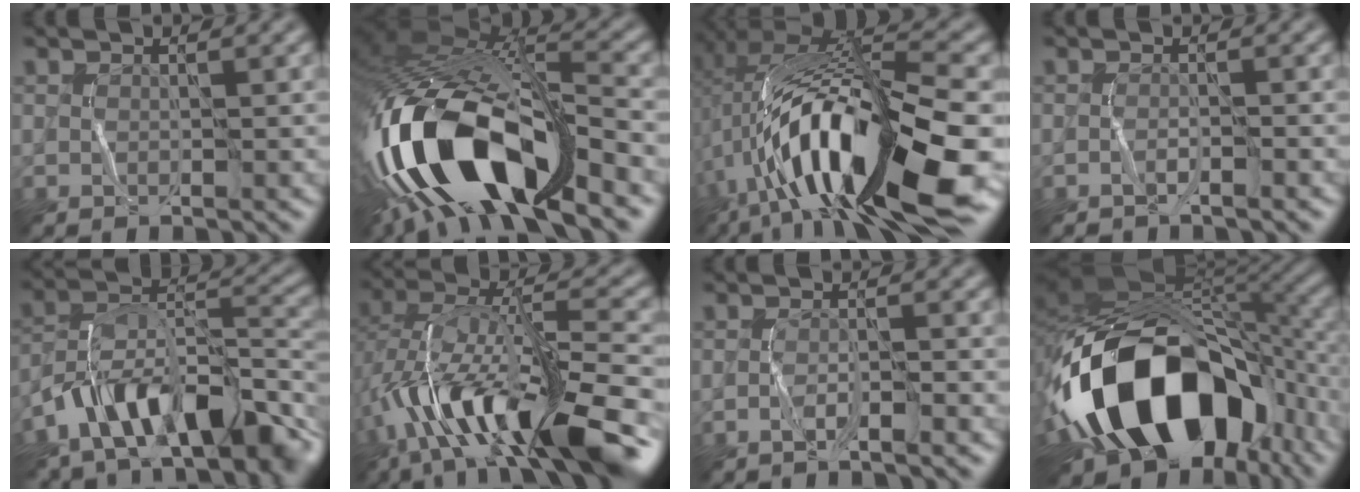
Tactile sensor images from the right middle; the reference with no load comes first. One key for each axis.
{"total": 16.9, "fx": -8.1, "fy": 7.0, "fz": 13.0, "tx": -0.256, "ty": -0.010, "tz": -0.147}
{"total": 17.5, "fx": -3.9, "fy": 6.1, "fz": 15.9, "tx": -0.278, "ty": 0.025, "tz": -0.064}
{"total": 1.0, "fx": -0.8, "fy": 0.0, "fz": 0.5, "tx": -0.009, "ty": 0.003, "tz": -0.018}
{"total": 12.3, "fx": -7.9, "fy": 5.9, "fz": 7.3, "tx": -0.118, "ty": 0.017, "tz": -0.139}
{"total": 14.1, "fx": -6.1, "fy": 5.2, "fz": 11.6, "tx": -0.204, "ty": 0.008, "tz": -0.109}
{"total": 1.7, "fx": -1.1, "fy": 0.2, "fz": 1.3, "tx": -0.024, "ty": 0.004, "tz": -0.023}
{"total": 17.6, "fx": -7.4, "fy": 10.7, "fz": 11.8, "tx": -0.200, "ty": -0.001, "tz": -0.123}